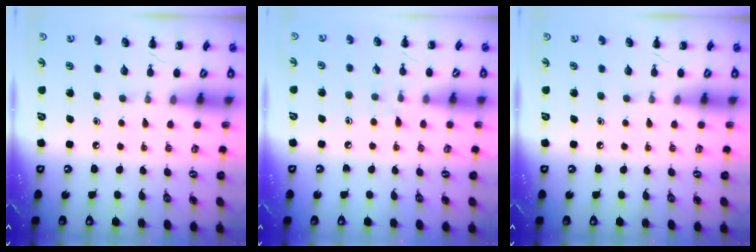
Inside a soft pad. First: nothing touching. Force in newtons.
{"total": 3.9, "press": 3.5, "slide": 1.7}
{"total": 0.0}